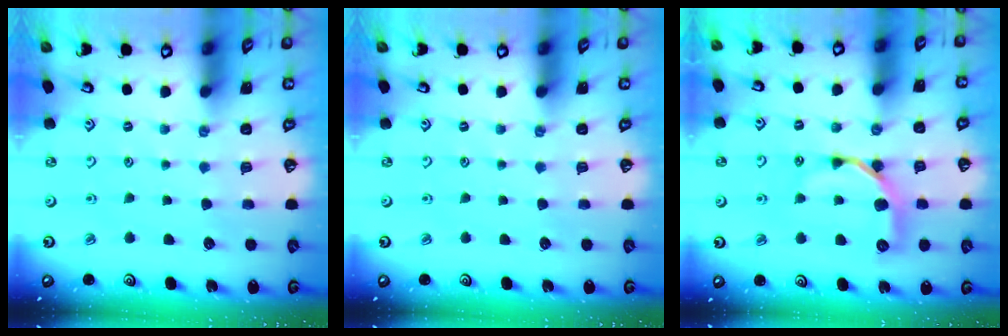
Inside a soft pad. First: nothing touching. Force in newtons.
{"total": 0.0}
{"total": 9.9, "press": 9.9, "slide": 0.3}